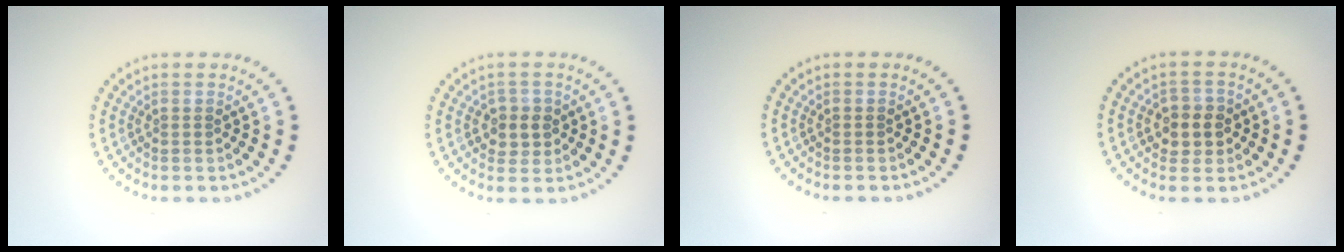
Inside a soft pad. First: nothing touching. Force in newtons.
{"total": 2.2, "press": 2.1, "slide": 0.7}
{"total": 0.0}
{"total": 2.7, "press": 2.6, "slide": 0.7}